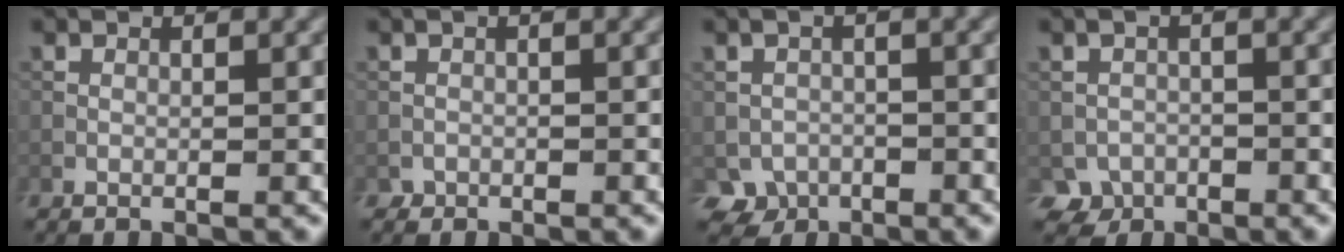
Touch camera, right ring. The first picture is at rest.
{"total": 0.7, "force": [-0.5, 0.5, 0.2], "torque": [0.000, -0.002, -0.009]}
{"total": 3.1, "force": [-1.6, 2.3, 1.2], "torque": [-0.021, -0.005, -0.032]}
{"total": 2.7, "force": [-1.5, 2.0, 0.9], "torque": [-0.013, -0.005, -0.032]}